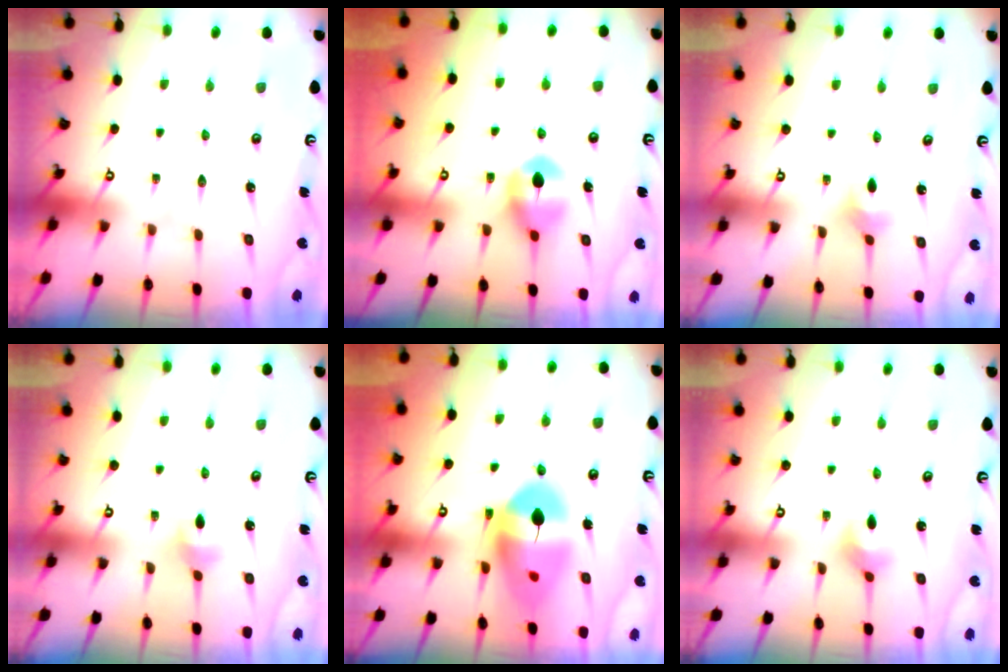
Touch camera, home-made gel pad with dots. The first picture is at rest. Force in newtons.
{"total": 8.2, "press": 8.1, "slide": 0.4}
{"total": 3.0, "press": 2.9, "slide": 0.5}
{"total": 4.1, "press": 4.0, "slide": 0.9}
{"total": 14.7, "press": 14.6, "slide": 1.9}
{"total": 2.9, "press": 2.9, "slide": 0.4}